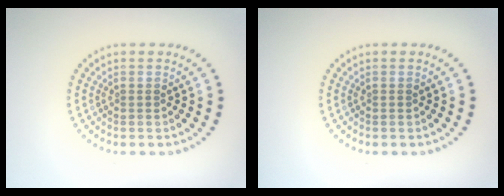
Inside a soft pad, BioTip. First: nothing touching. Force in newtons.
{"total": 0.0}